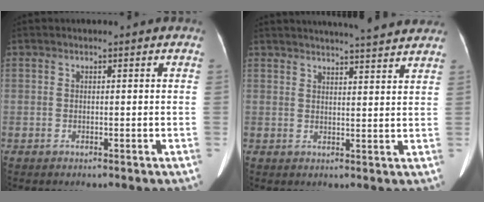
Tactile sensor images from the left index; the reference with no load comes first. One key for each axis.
{"total": 12.5, "fx": 11.6, "fy": 0.5, "fz": 4.6, "tx": -0.064, "ty": 0.008, "tz": 0.134}